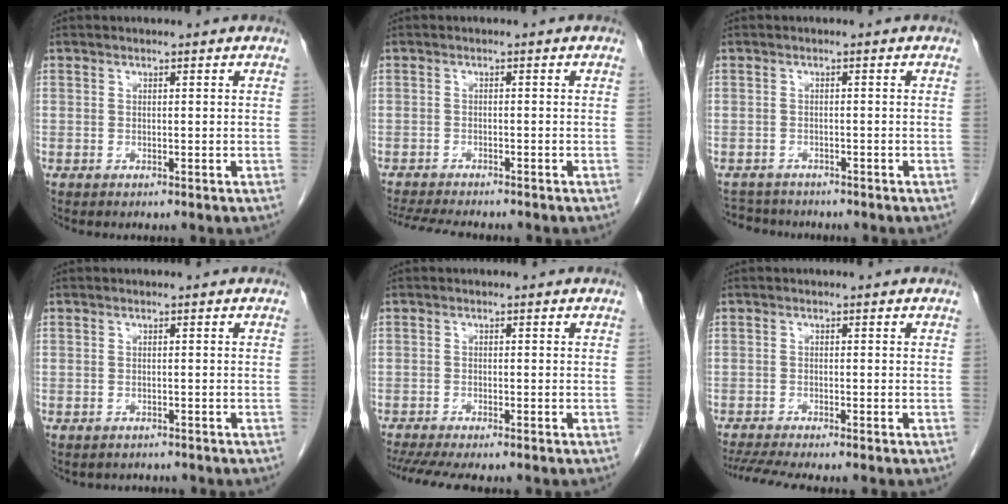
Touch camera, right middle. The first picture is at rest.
{"total": 8.5, "force": [-7.6, 1.3, 3.5], "torque": [-0.055, -0.013, -0.116]}
{"total": 4.6, "force": [-4.4, 1.4, 0.3], "torque": [-0.005, -0.004, -0.067]}
{"total": 1.6, "force": [-1.4, 0.8, 0.1], "torque": [-0.008, -0.001, -0.020]}
{"total": 6.5, "force": [-5.5, 0.4, 3.5], "torque": [-0.048, -0.013, -0.089]}
{"total": 5.7, "force": [-4.9, -0.3, 2.9], "torque": [-0.047, -0.013, -0.083]}